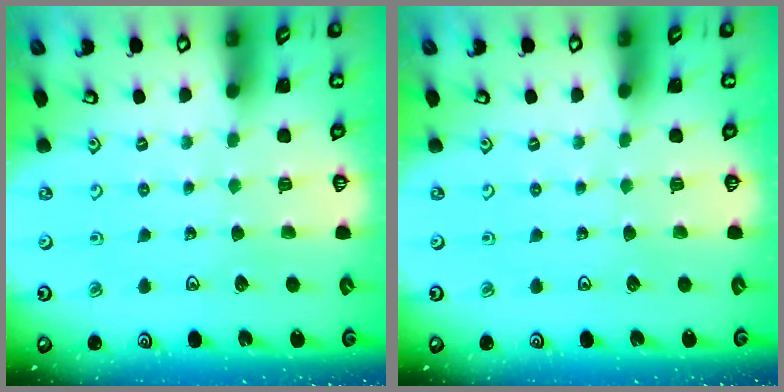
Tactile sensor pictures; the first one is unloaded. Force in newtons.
{"total": 0.0}